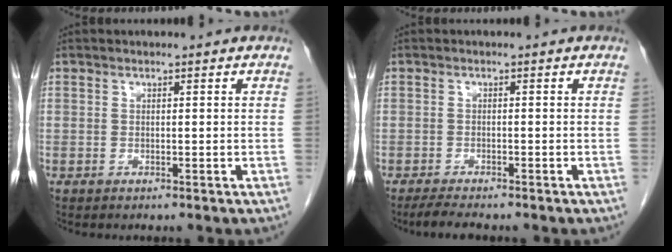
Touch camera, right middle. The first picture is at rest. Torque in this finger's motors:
{"motor_torque": [0.07, -0.04, 0.02, 0.00]}